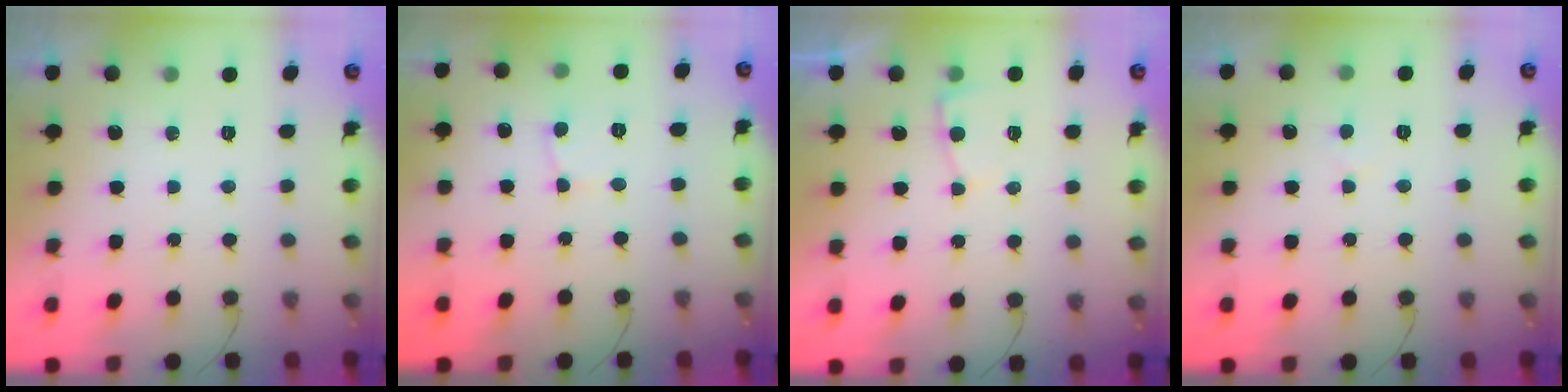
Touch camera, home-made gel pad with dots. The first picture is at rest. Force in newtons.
{"total": 2.6, "press": 2.6, "slide": 0.2}
{"total": 3.9, "press": 3.9, "slide": 0.4}
{"total": 1.1, "press": 1.1, "slide": 0.1}